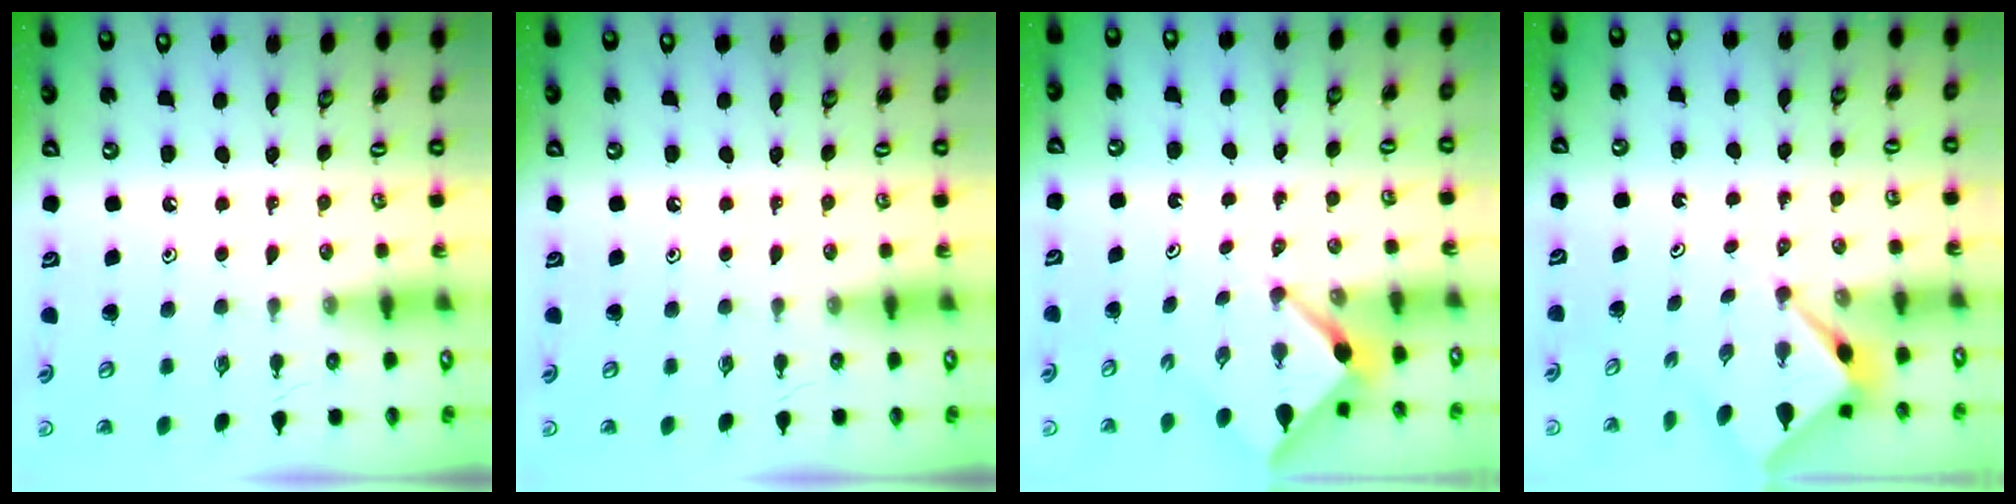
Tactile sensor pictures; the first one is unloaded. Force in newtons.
{"total": 0.0}
{"total": 2.6, "press": 2.6, "slide": 0.3}
{"total": 2.7, "press": 2.7, "slide": 0.1}